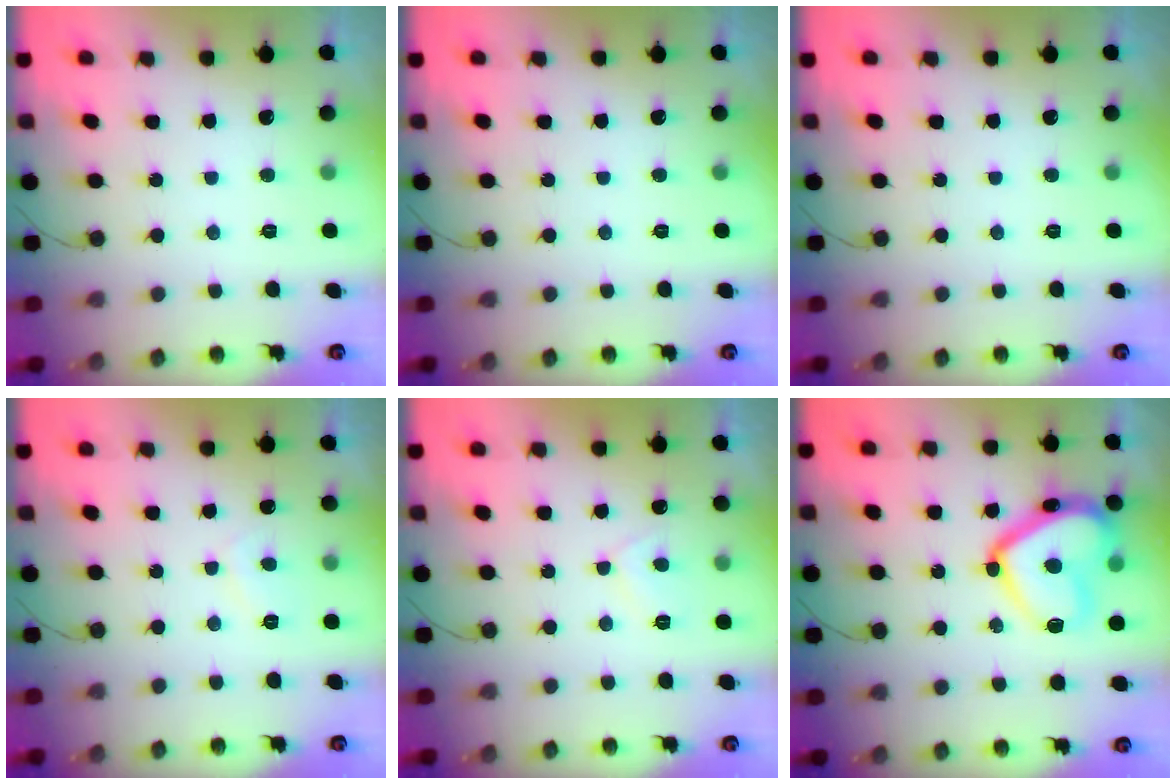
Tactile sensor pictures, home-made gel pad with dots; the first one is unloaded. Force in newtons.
{"total": 0.0}
{"total": 0.0}
{"total": 2.2, "press": 2.0, "slide": 0.8}
{"total": 5.4, "press": 5.4, "slide": 0.7}
{"total": 18.5, "press": 18.5, "slide": 1.6}